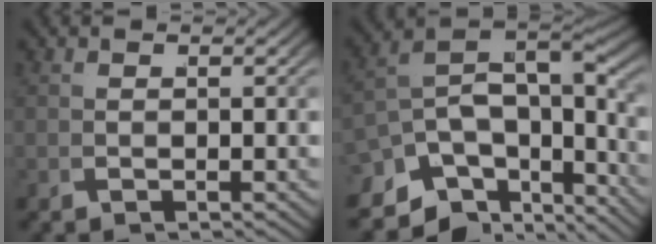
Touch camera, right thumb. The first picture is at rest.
{"total": 11.5, "force": [-1.0, 7.3, 8.8], "torque": [-0.172, -0.025, -0.009]}